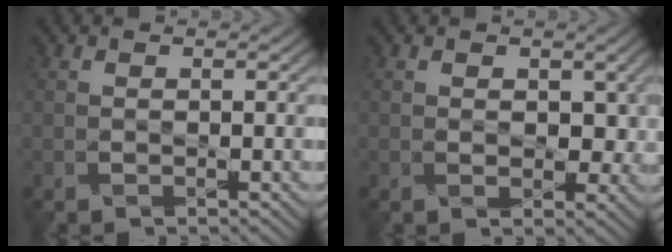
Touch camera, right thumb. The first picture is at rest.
{"total": 3.2, "force": [0.5, 2.2, 2.3], "torque": [-0.040, -0.009, 0.008]}